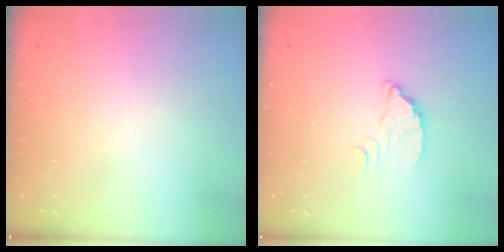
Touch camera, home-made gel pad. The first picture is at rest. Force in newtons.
{"total": 2.4, "press": 2.4, "slide": 0.1}